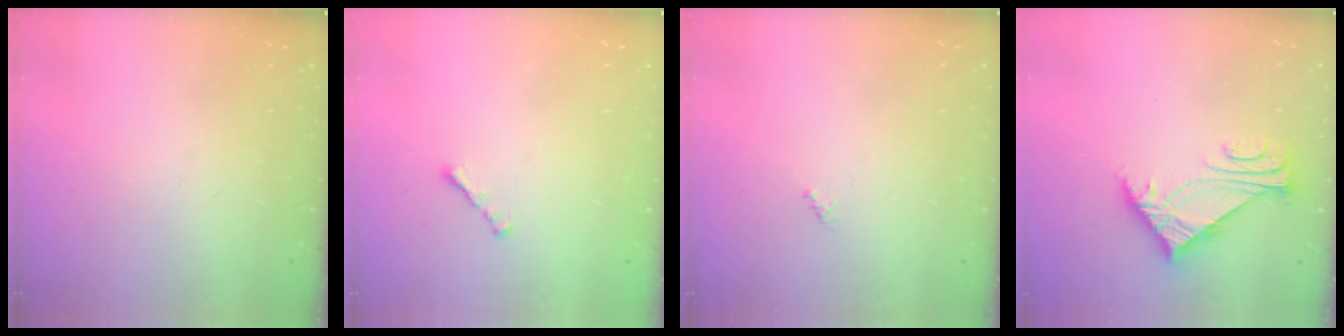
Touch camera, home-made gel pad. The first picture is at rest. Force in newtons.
{"total": 1.8, "press": 1.7, "slide": 0.6}
{"total": 0.0}
{"total": 6.0, "press": 6.0, "slide": 0.5}